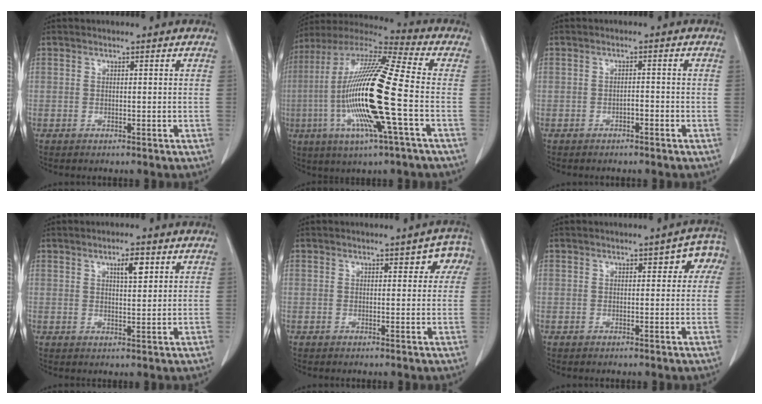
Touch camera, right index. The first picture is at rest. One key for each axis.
{"total": 20.7, "fx": -3.8, "fy": 1.1, "fz": 20.3, "tx": -0.419, "ty": -0.013, "tz": -0.082}
{"total": 1.1, "fx": -0.7, "fy": 0.3, "fz": 0.8, "tx": -0.015, "ty": 0.001, "tz": -0.013}
{"total": 3.6, "fx": 1.7, "fy": 0.9, "fz": 3.0, "tx": -0.050, "ty": -0.001, "tz": 0.027}
{"total": 3.8, "fx": 1.4, "fy": 2.0, "fz": 2.9, "tx": -0.018, "ty": 0.014, "tz": 0.009}
{"total": 4.3, "fx": 1.2, "fy": 2.0, "fz": 3.6, "tx": -0.033, "ty": 0.024, "tz": 0.008}